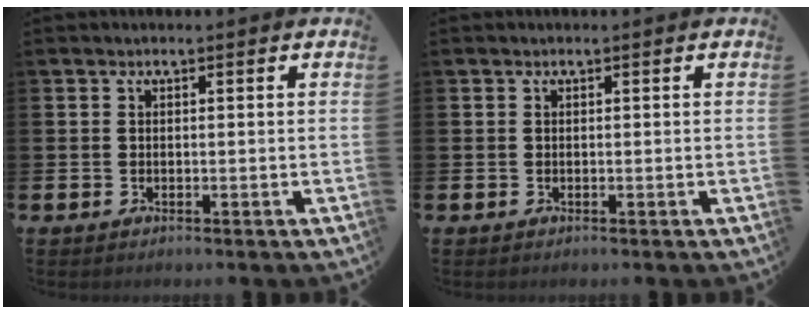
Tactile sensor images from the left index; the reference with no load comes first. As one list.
[{"total": 0.0}]